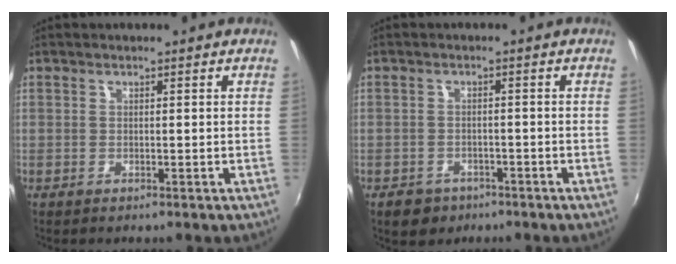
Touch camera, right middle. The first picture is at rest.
{"total": 4.5, "force": [-2.9, 3.1, 1.4], "torque": [-0.041, -0.002, -0.039]}